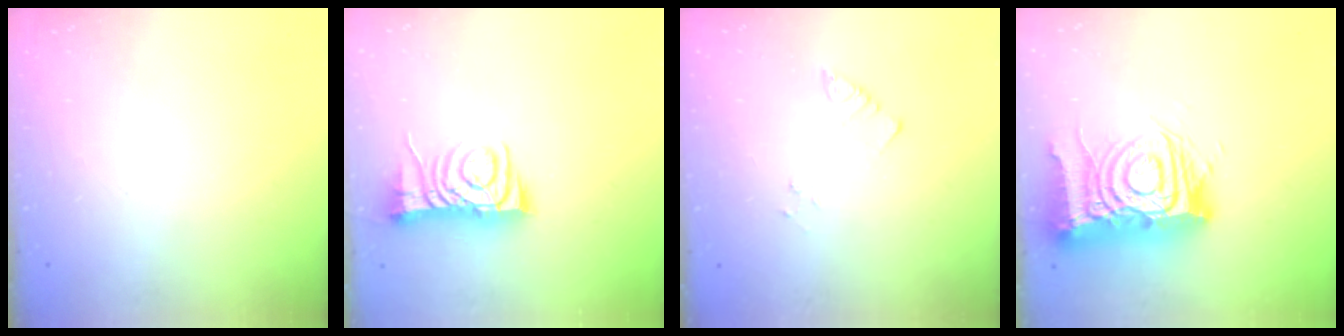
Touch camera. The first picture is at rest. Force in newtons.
{"total": 7.6, "press": 7.5, "slide": 1.0}
{"total": 5.3, "press": 5.2, "slide": 0.6}
{"total": 17.8, "press": 17.7, "slide": 1.9}